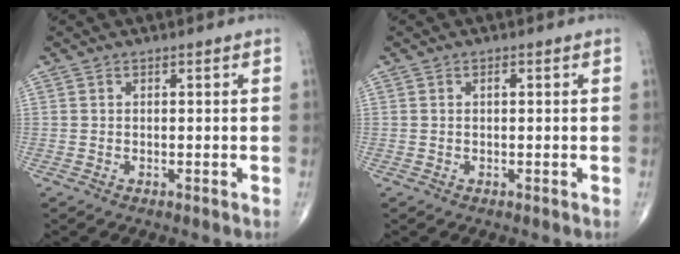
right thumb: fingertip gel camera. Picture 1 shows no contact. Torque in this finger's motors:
{"motor_torque": [0.66, 1.95, 0.18, 0.00, -0.04]}